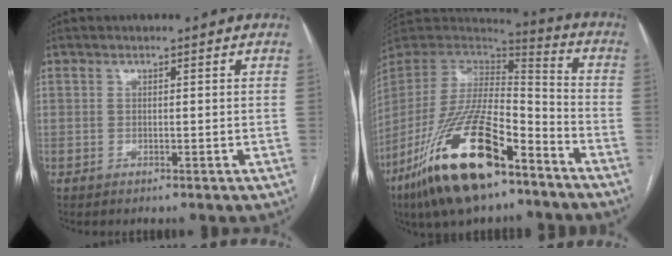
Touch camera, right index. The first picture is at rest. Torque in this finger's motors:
{"motor_torque": [1.51, -0.63, 0.79, 0.21]}